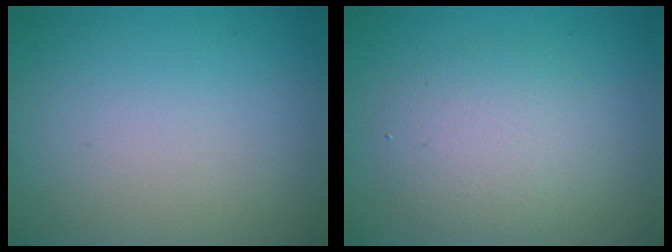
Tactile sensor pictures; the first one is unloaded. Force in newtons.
{"total": 3.6, "press": 3.5, "slide": 0.3}